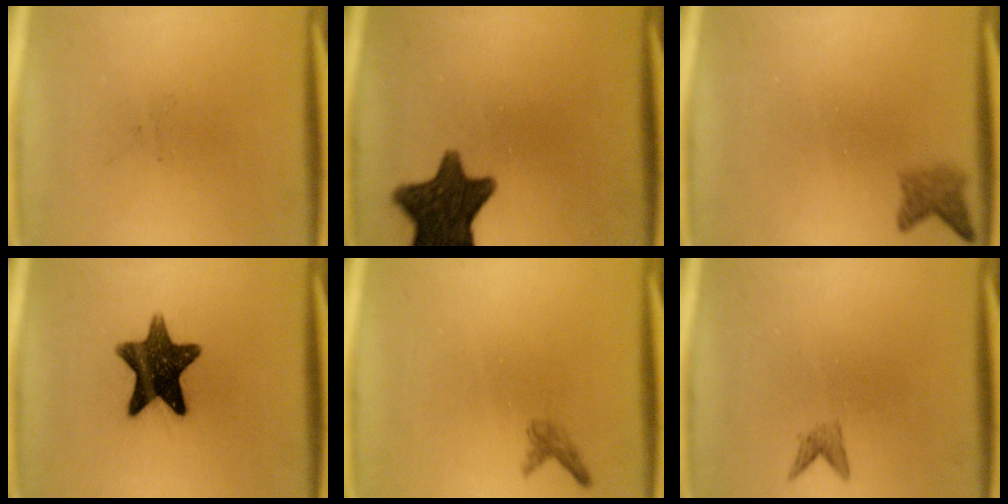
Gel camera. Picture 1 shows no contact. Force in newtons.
{"total": 12.7}
{"total": 2.1}
{"total": 12.6}
{"total": 1.1}
{"total": 1.1}